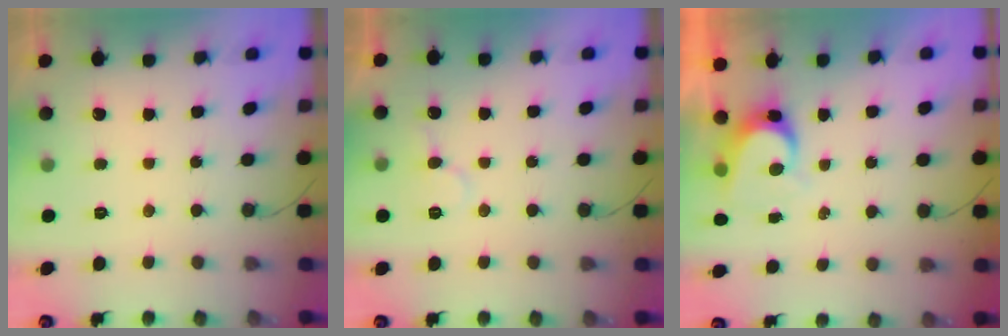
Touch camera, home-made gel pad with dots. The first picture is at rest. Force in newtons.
{"total": 7.6, "press": 7.6, "slide": 0.6}
{"total": 5.9, "press": 5.9, "slide": 0.5}